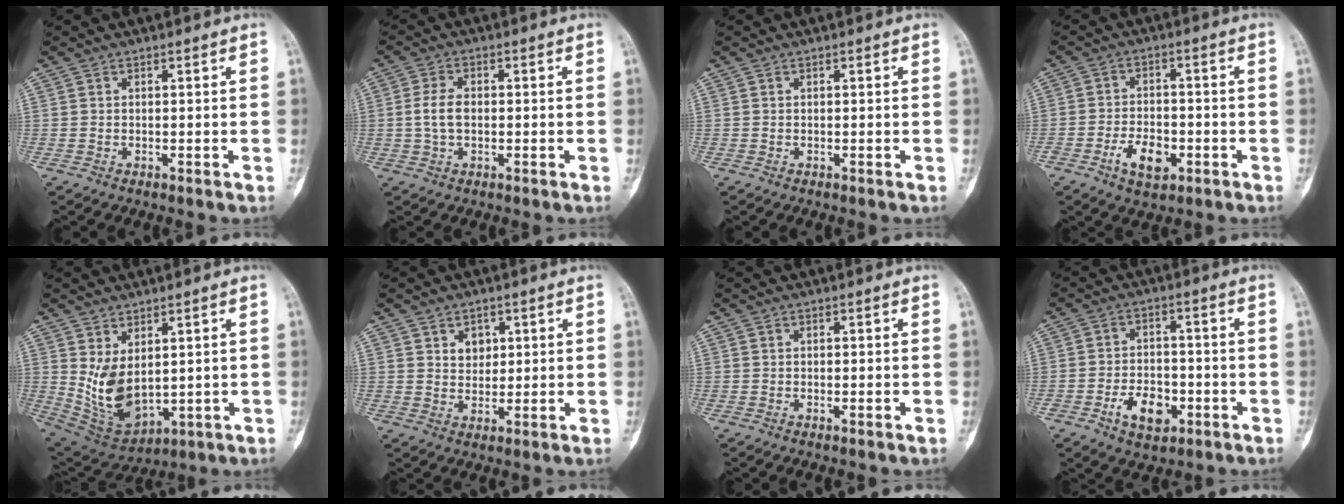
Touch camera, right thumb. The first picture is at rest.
{"total": 4.8, "force": [-0.2, 2.8, 3.9], "torque": [-0.080, 0.009, -0.007]}
{"total": 0.0}
{"total": 7.0, "force": [-2.9, 4.0, 4.9], "torque": [-0.075, 0.014, -0.049]}
{"total": 10.5, "force": [1.8, 6.2, 8.3], "torque": [-0.133, -0.022, 0.063]}
{"total": 3.7, "force": [1.5, 2.9, 1.7], "torque": [-0.008, -0.010, 0.027]}
{"total": 0.5, "force": [-0.1, 0.2, 0.5], "torque": [-0.010, -0.002, -0.002]}
{"total": 7.8, "force": [-3.3, 5.0, 5.1], "torque": [-0.065, 0.018, -0.052]}